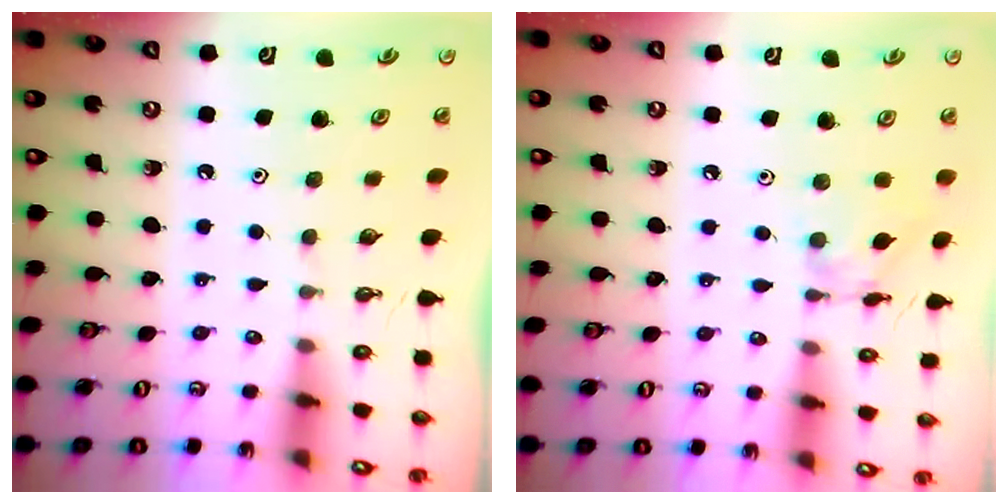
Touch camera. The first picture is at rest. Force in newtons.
{"total": 4.6, "press": 4.5, "slide": 0.2}